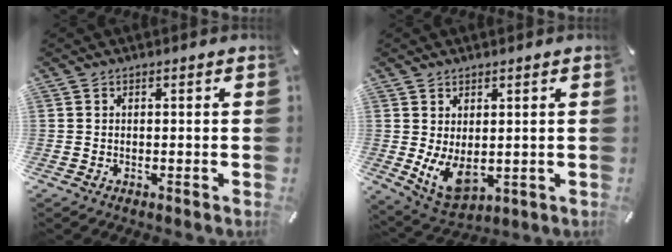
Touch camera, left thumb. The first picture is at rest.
{"total": 7.7, "force": [0.8, 5.1, 5.7], "torque": [-0.107, -0.018, 0.016]}